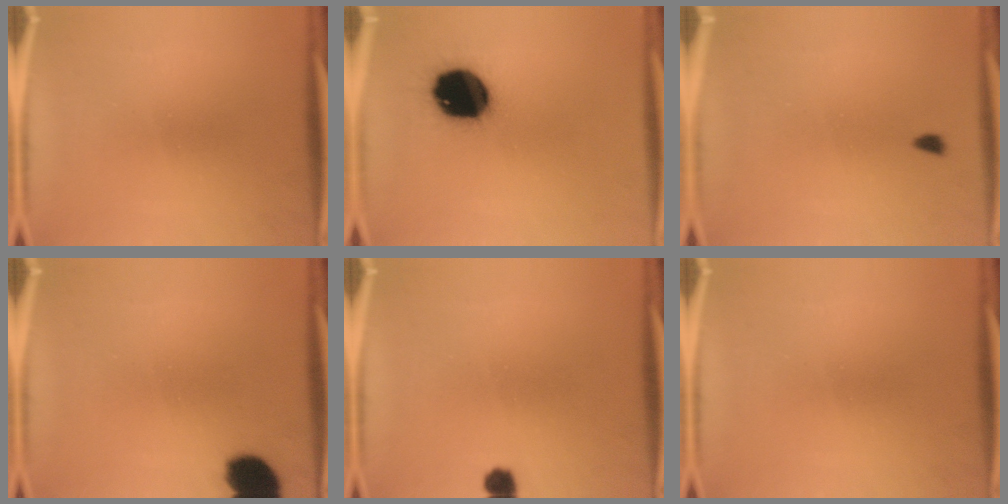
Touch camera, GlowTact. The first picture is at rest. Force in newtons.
{"total": 18.5}
{"total": 1.1}
{"total": 8.7}
{"total": 2.4}
{"total": 0.0}